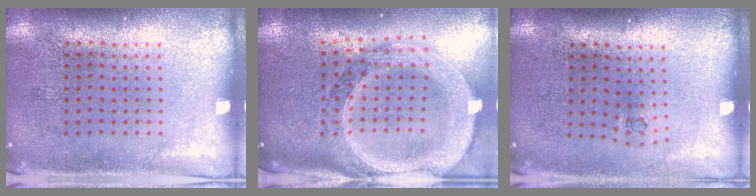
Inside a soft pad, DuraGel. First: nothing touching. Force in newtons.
{"total": 3.2, "press": 2.7, "slide": 1.8}
{"total": 0.6, "press": 0.2, "slide": 0.5}